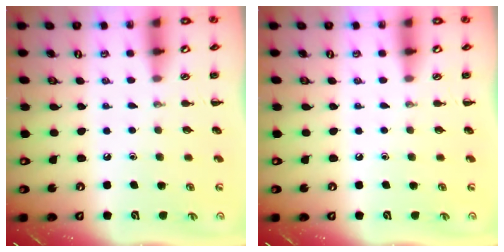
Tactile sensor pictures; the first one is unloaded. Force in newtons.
{"total": 0.0}